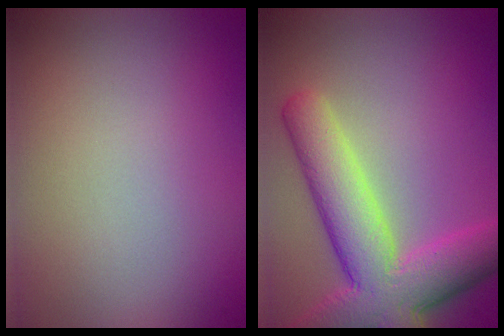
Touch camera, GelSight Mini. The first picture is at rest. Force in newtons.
{"total": 9.0, "press": 8.9, "slide": 0.3}